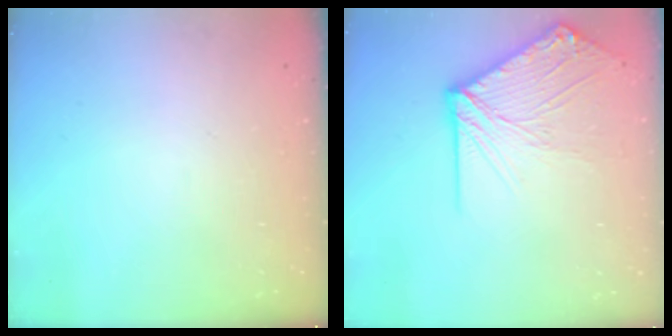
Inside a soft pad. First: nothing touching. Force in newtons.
{"total": 12.5, "press": 12.4, "slide": 1.9}